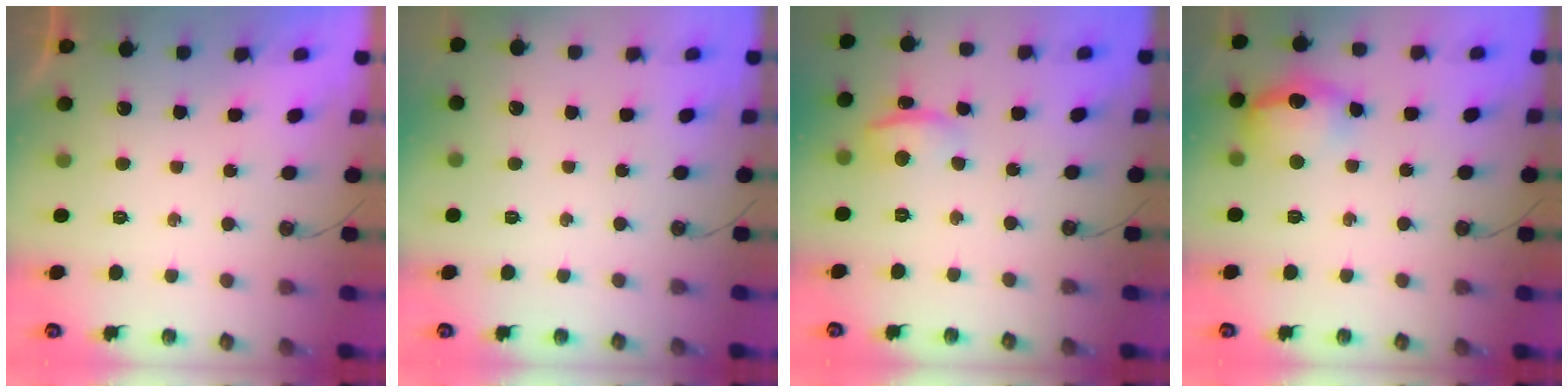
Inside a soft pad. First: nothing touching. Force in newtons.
{"total": 0.0}
{"total": 7.8, "press": 2.9, "slide": 7.2}
{"total": 15.1, "press": 15.1, "slide": 1.2}